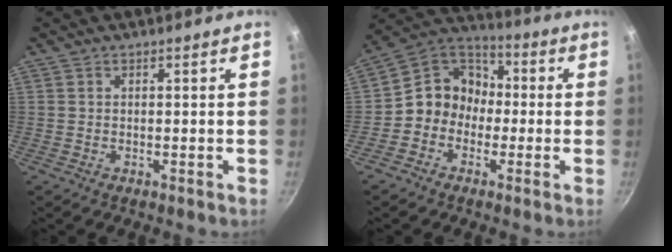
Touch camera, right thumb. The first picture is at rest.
{"total": 10.2, "force": [-1.8, 9.0, 4.5], "torque": [-0.032, 0.043, -0.058]}